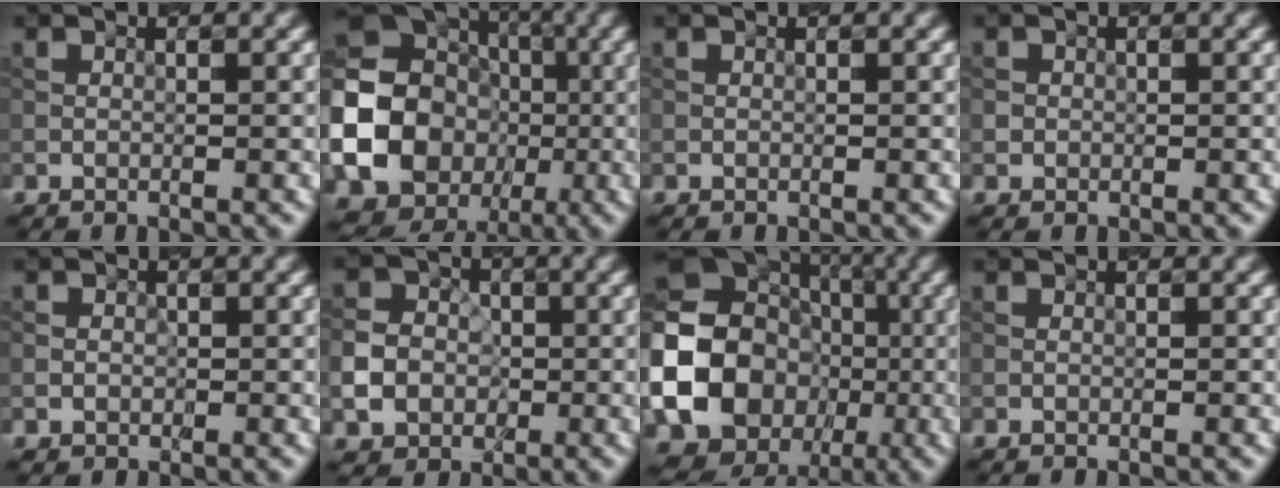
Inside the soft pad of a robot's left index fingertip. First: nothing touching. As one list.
[{"total": 25.5, "force": [-4.4, 23.6, 8.7], "torque": [-0.182, -0.028, -0.108]}, {"total": 0.0}, {"total": 0.6, "force": [0.0, 0.5, -0.1], "torque": [0.005, -0.002, 0.000]}, {"total": 1.0, "force": [-0.1, 1.0, 0.3], "torque": [0.009, 0.001, -0.003]}, {"total": 4.2, "force": [-1.0, 3.7, 1.7], "torque": [-0.023, 0.005, -0.024]}, {"total": 23.4, "force": [-3.4, 21.1, 9.5], "torque": [-0.190, -0.025, -0.098]}, {"total": 0.0}]